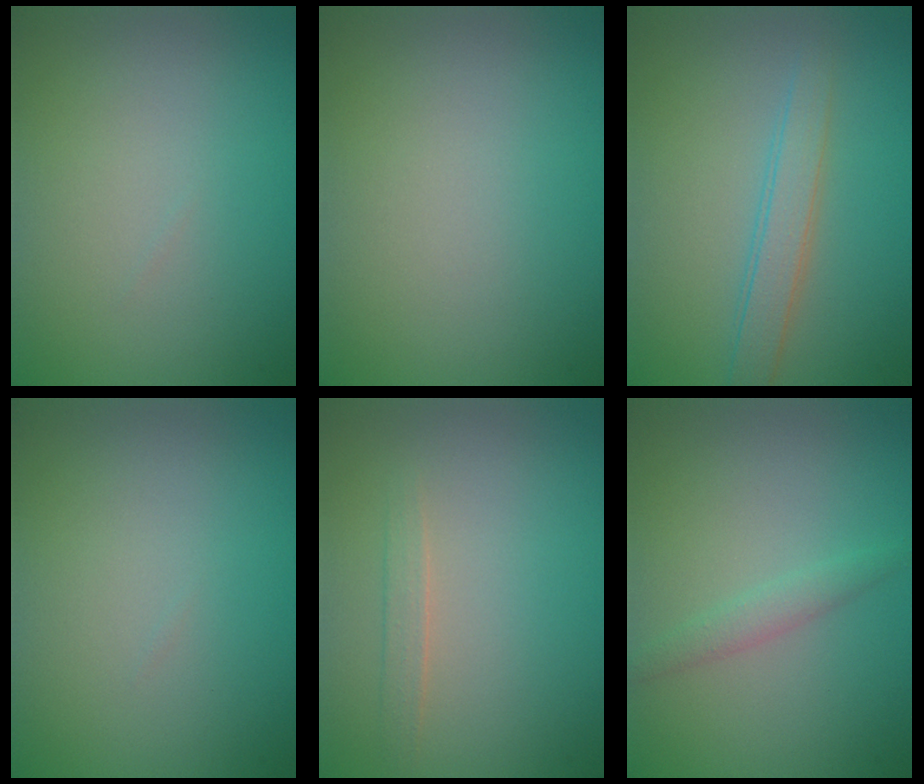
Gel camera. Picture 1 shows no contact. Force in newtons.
{"total": 0.0}
{"total": 2.5, "press": 2.5, "slide": 0.0}
{"total": 0.0}
{"total": 1.1, "press": 1.1, "slide": 0.2}
{"total": 1.4, "press": 1.4, "slide": 0.1}